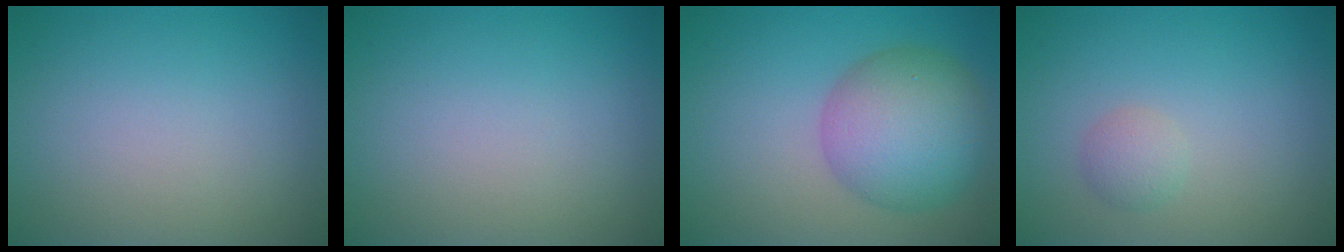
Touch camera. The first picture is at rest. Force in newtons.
{"total": 0.0}
{"total": 7.7, "press": 7.7, "slide": 0.3}
{"total": 1.4, "press": 1.4, "slide": 0.1}